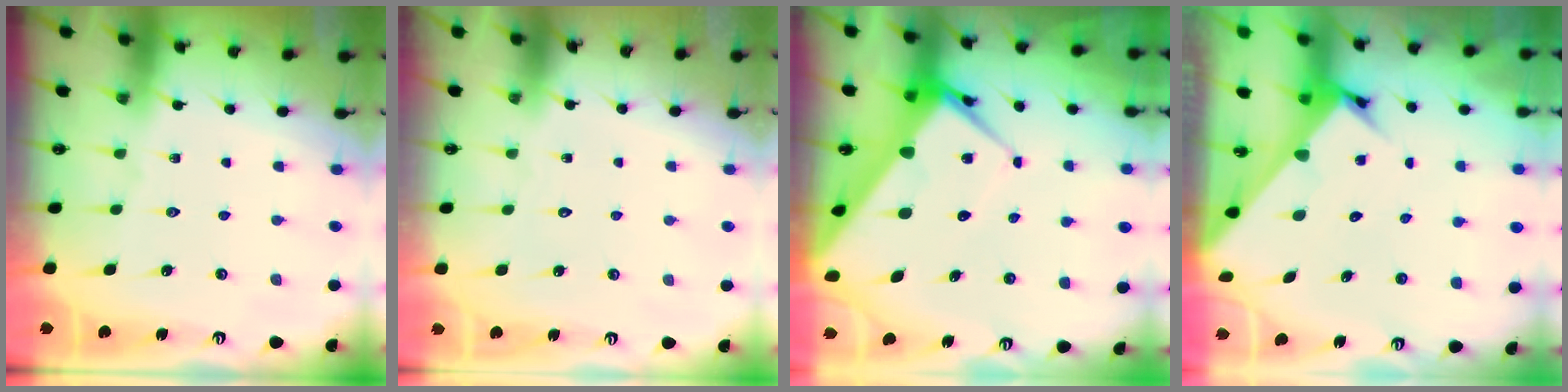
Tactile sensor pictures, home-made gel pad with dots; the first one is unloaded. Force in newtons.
{"total": 1.6, "press": 1.6, "slide": 0.1}
{"total": 9.2, "press": 9.2, "slide": 0.8}
{"total": 3.6, "press": 3.6, "slide": 0.2}